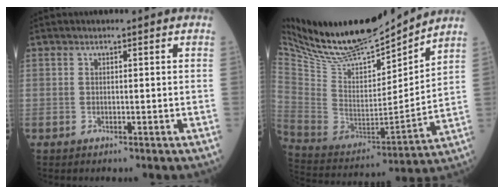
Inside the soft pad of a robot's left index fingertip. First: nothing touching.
{"total": 22.7, "force": [20.4, 4.2, 9.2], "torque": [-0.181, -0.019, 0.353]}